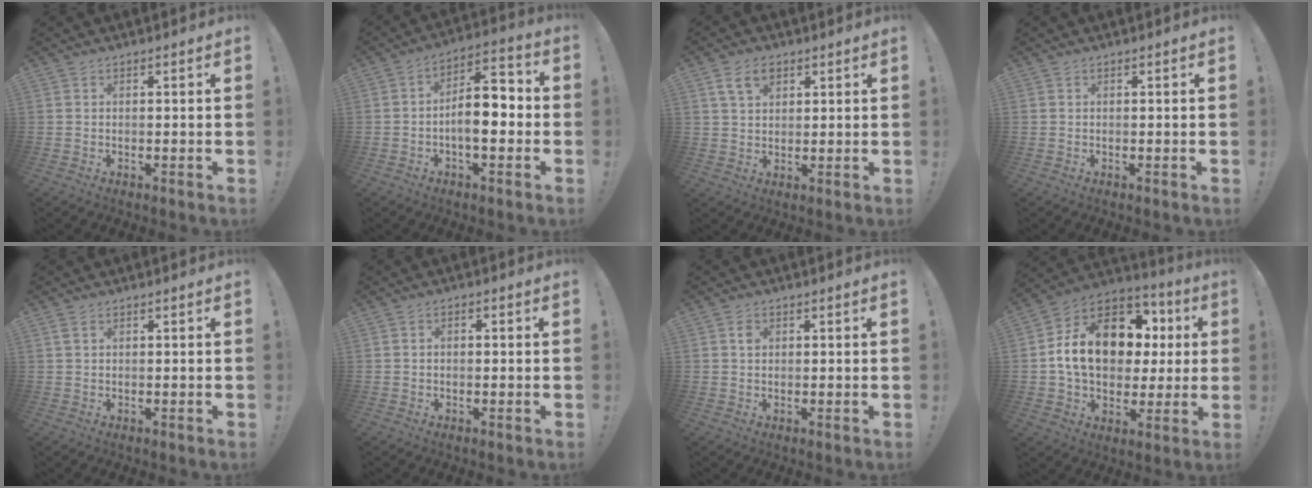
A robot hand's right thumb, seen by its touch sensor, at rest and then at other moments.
{"total": 11.2, "force": [-2.2, 5.1, 9.7], "torque": [-0.147, 0.012, -0.041]}
{"total": 7.0, "force": [3.7, 4.7, 3.7], "torque": [-0.065, -0.003, 0.071]}
{"total": 0.0}
{"total": 1.3, "force": [0.6, 0.7, 1.0], "torque": [-0.019, 0.003, 0.011]}
{"total": 1.3, "force": [-0.5, 0.9, 0.9], "torque": [-0.021, 0.007, -0.009]}
{"total": 1.5, "force": [0.3, 1.2, 0.8], "torque": [-0.009, 0.000, 0.004]}
{"total": 19.1, "force": [3.5, 13.8, 12.7], "torque": [-0.203, 0.006, 0.077]}